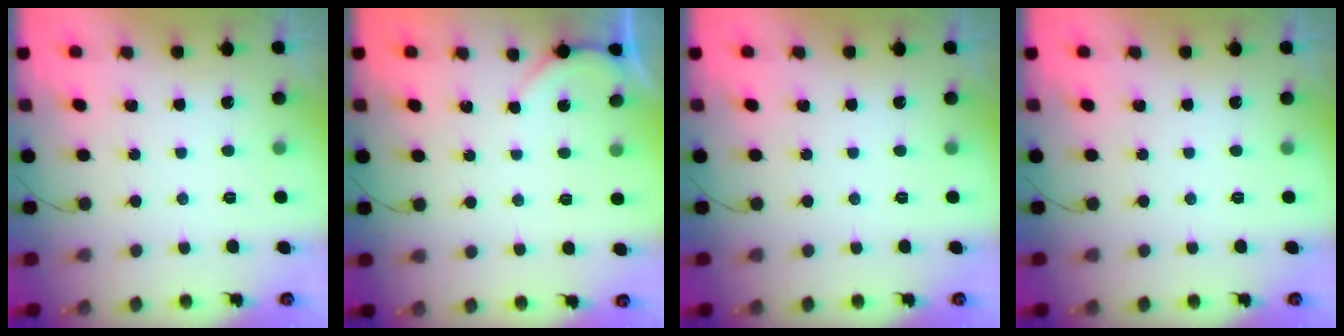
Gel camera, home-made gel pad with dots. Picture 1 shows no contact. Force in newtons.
{"total": 1.6, "press": 1.6, "slide": 0.2}
{"total": 0.0}
{"total": 0.0}